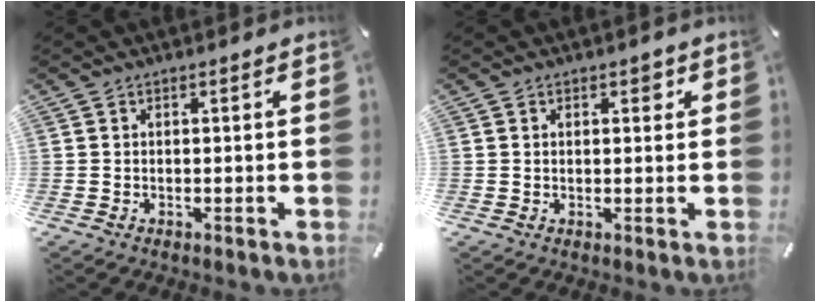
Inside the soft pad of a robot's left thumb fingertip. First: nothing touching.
{"total": 2.0, "force": [0.6, 1.2, 1.5], "torque": [-0.015, 0.001, 0.006]}